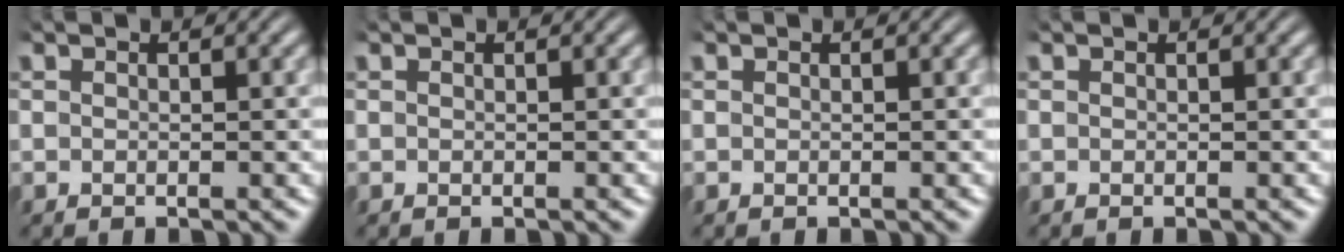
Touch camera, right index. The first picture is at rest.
{"total": 0.0}
{"total": 0.0}
{"total": 0.0}